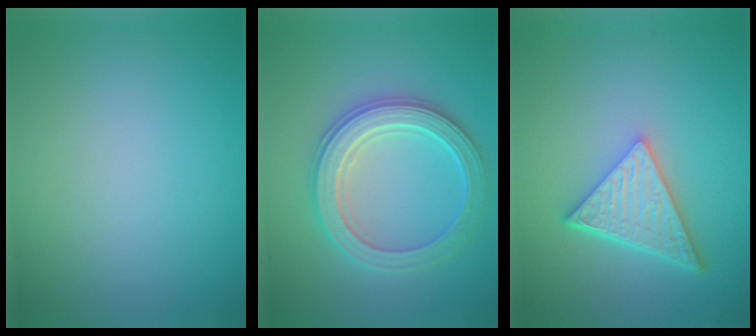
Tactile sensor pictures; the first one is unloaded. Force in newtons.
{"total": 5.5, "press": 5.4, "slide": 1.0}
{"total": 5.4, "press": 3.8, "slide": 3.8}